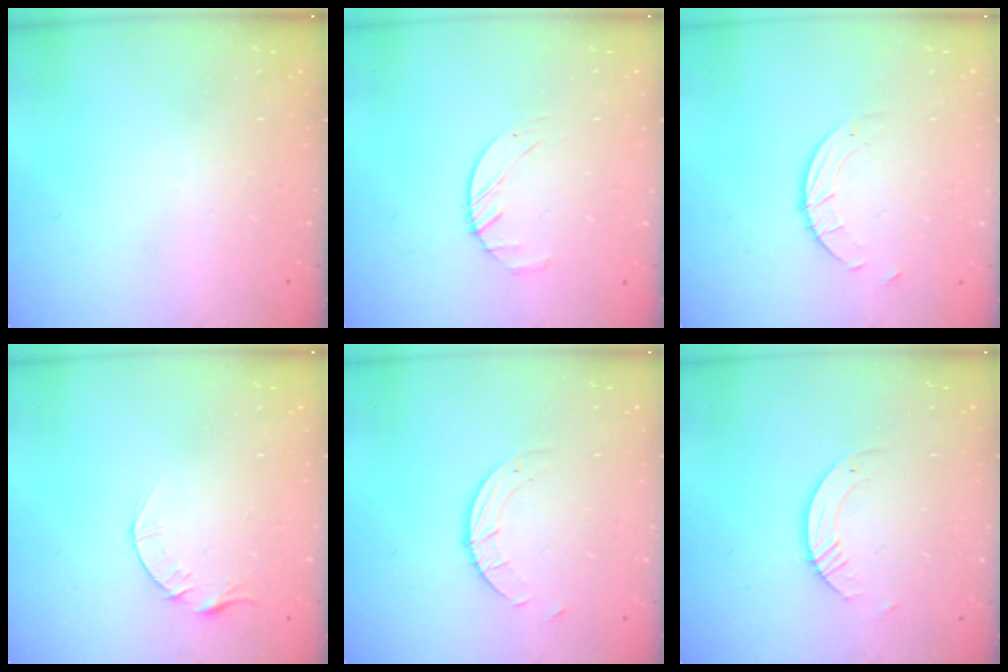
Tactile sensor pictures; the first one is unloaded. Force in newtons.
{"total": 2.5, "press": 2.5, "slide": 0.4}
{"total": 2.5, "press": 2.5, "slide": 0.2}
{"total": 4.1, "press": 4.0, "slide": 0.5}
{"total": 3.1, "press": 3.1, "slide": 0.2}
{"total": 3.7, "press": 3.7, "slide": 0.3}